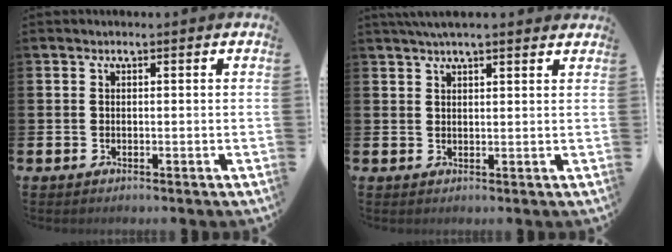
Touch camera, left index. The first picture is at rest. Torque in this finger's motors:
{"motor_torque": [0.86, -1.28, 0.05, 0.05]}